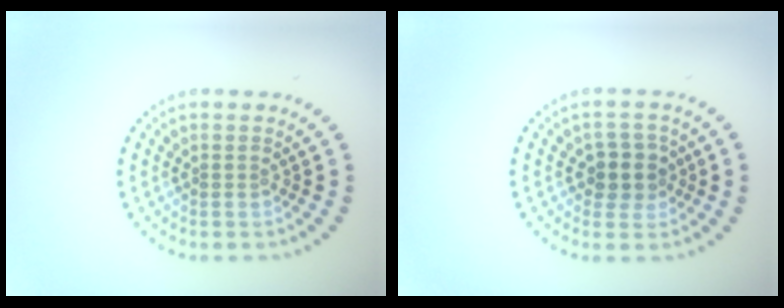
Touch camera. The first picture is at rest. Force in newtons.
{"total": 2.9, "press": 2.6, "slide": 1.3}